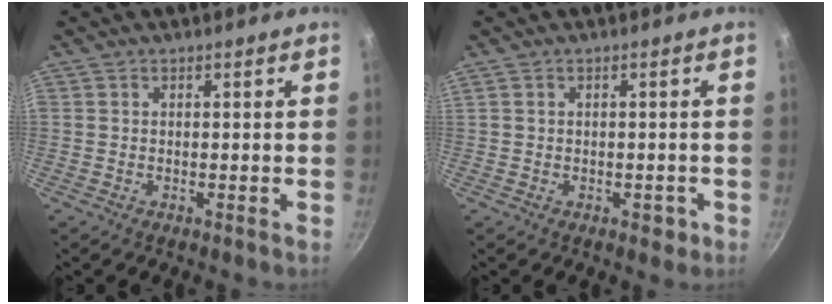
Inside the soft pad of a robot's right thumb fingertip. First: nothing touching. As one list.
[{"total": 2.1, "force": [-0.8, 1.5, 1.2], "torque": [0.001, 0.012, -0.005]}]